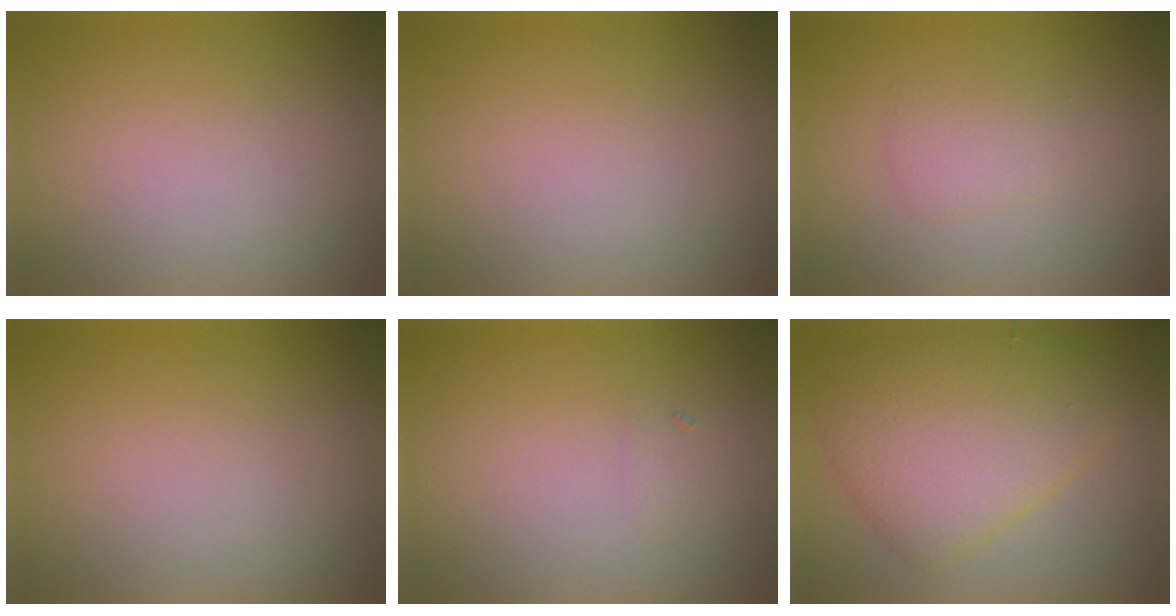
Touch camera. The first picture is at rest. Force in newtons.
{"total": 0.0}
{"total": 1.5, "press": 1.5, "slide": 0.1}
{"total": 0.0}
{"total": 0.6, "press": 0.6, "slide": 0.0}
{"total": 7.3, "press": 7.3, "slide": 0.1}